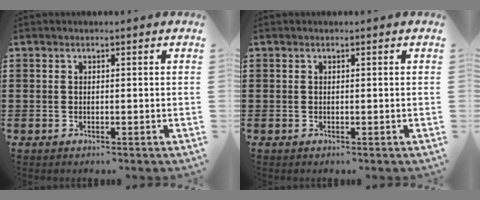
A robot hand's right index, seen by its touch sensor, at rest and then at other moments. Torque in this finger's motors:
{"motor_torque": [0.11, 0.09, 0.00, 0.00]}